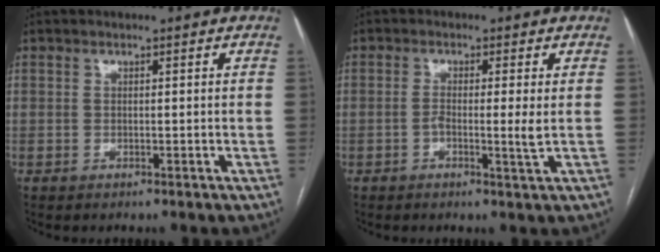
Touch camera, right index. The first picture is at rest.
{"total": 3.2, "force": [-0.4, -0.2, 3.2], "torque": [-0.061, -0.003, -0.006]}